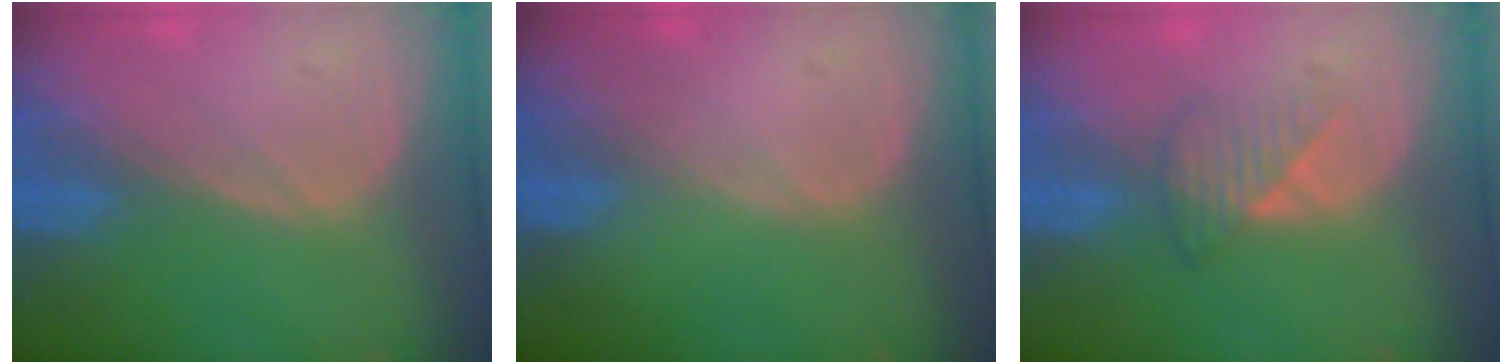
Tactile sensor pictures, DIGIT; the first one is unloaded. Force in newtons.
{"total": 0.0}
{"total": 3.5, "press": 3.2, "slide": 1.5}